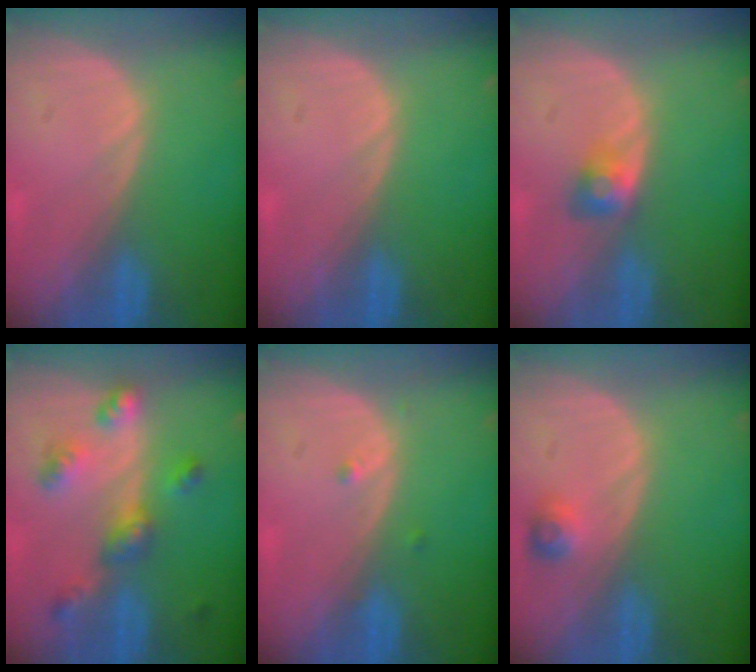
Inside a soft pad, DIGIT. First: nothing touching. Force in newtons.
{"total": 0.0}
{"total": 2.8, "press": 2.6, "slide": 1.2}
{"total": 6.9, "press": 6.0, "slide": 3.3}
{"total": 1.0, "press": 0.8, "slide": 0.6}
{"total": 2.4, "press": 2.2, "slide": 0.9}